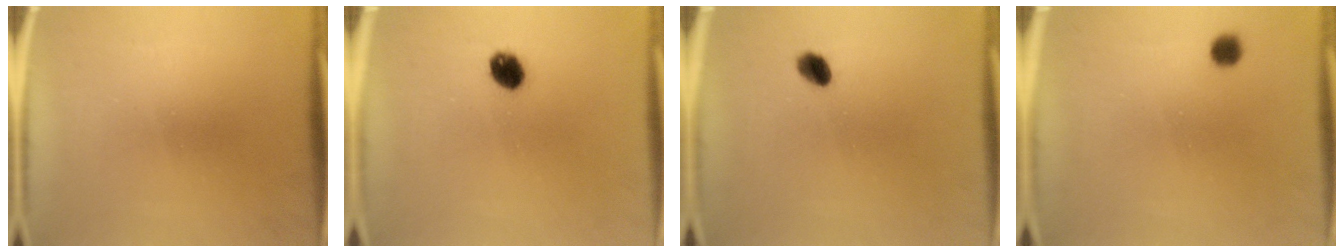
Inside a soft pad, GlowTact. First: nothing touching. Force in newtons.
{"total": 4.2}
{"total": 2.8}
{"total": 2.6}